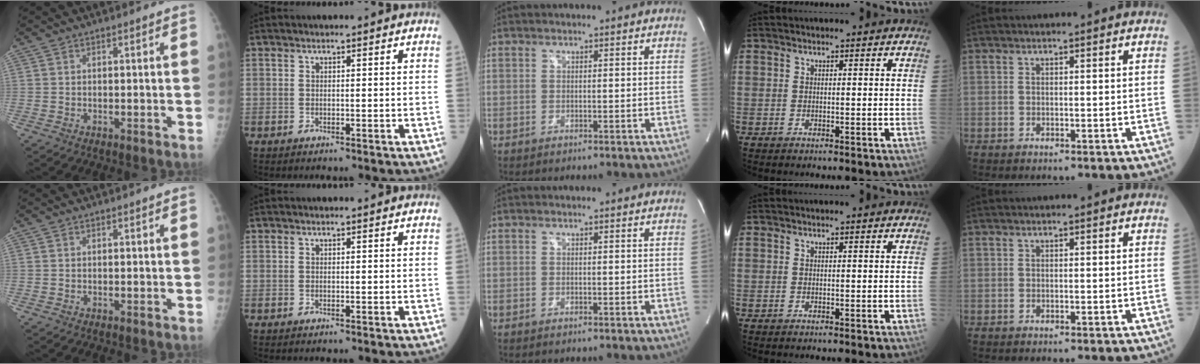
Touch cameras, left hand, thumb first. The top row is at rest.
{}